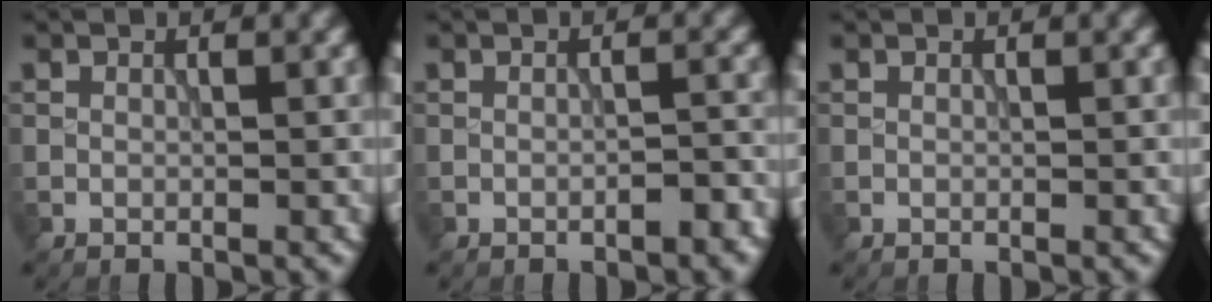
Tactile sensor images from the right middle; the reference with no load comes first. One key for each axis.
{"total": 1.7, "fx": -1.0, "fy": 0.4, "fz": 1.3, "tx": -0.017, "ty": 0.004, "tz": -0.015}
{"total": 0.0}